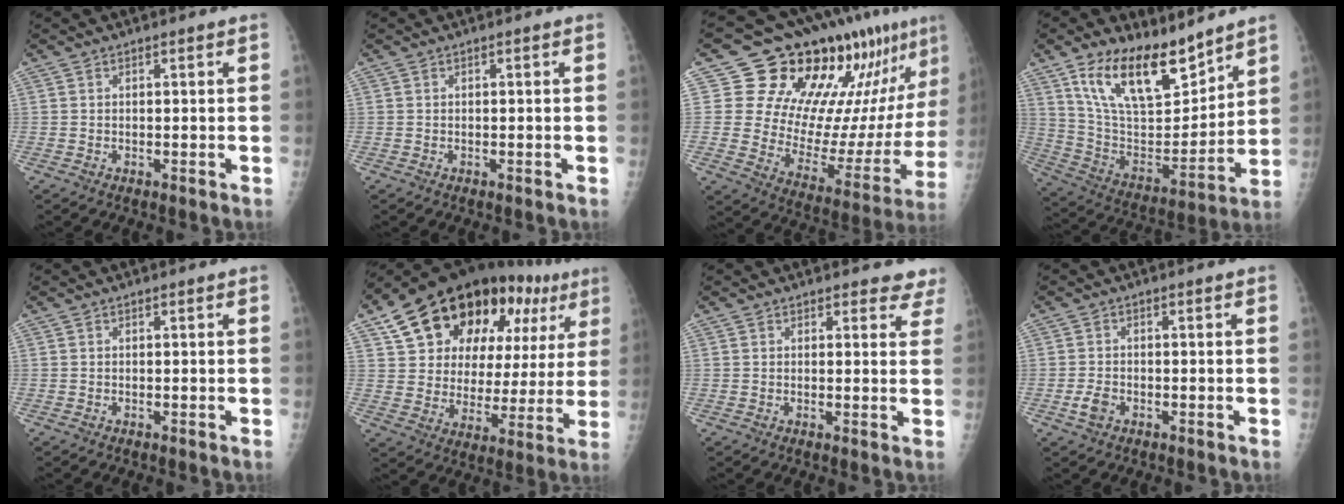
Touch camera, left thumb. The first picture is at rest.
{"total": 0.0}
{"total": 23.6, "force": [16.4, 10.8, 13.1], "torque": [-0.136, -0.085, 0.237]}
{"total": 19.5, "force": [13.3, 8.3, 11.5], "torque": [-0.159, -0.076, 0.251]}
{"total": 0.0}
{"total": 27.5, "force": [14.1, 15.7, 17.6], "torque": [-0.229, 0.009, 0.223]}
{"total": 5.2, "force": [4.7, 2.3, -0.2], "torque": [0.050, -0.023, 0.026]}
{"total": 2.8, "force": [-1.1, 1.9, 1.7], "torque": [-0.034, 0.002, -0.021]}